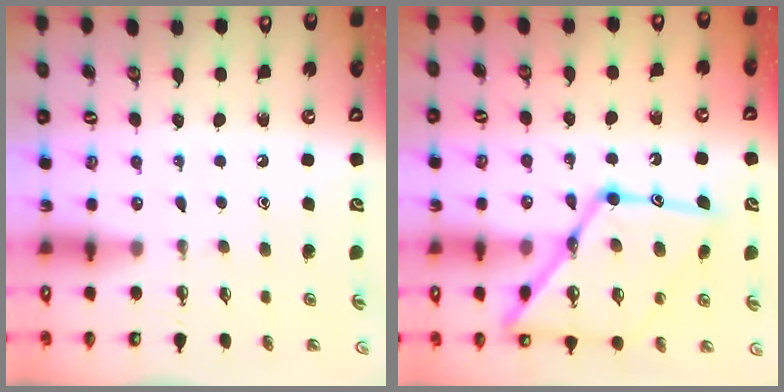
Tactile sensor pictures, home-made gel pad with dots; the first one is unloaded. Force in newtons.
{"total": 21.8, "press": 21.7, "slide": 2.0}